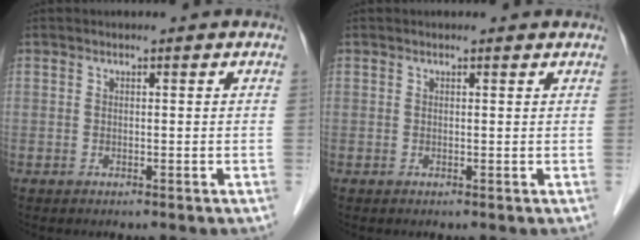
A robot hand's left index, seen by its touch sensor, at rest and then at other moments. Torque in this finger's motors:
{"motor_torque": [0.41, -0.48, 0.13, 0.01]}